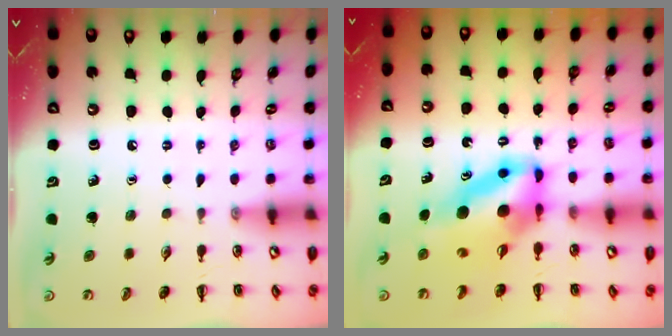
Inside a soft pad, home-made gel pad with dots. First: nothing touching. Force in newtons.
{"total": 9.1, "press": 8.7, "slide": 2.6}